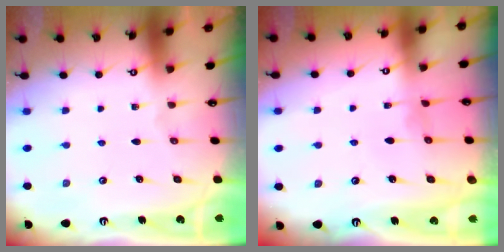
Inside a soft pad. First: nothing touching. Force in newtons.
{"total": 1.7, "press": 1.6, "slide": 0.3}